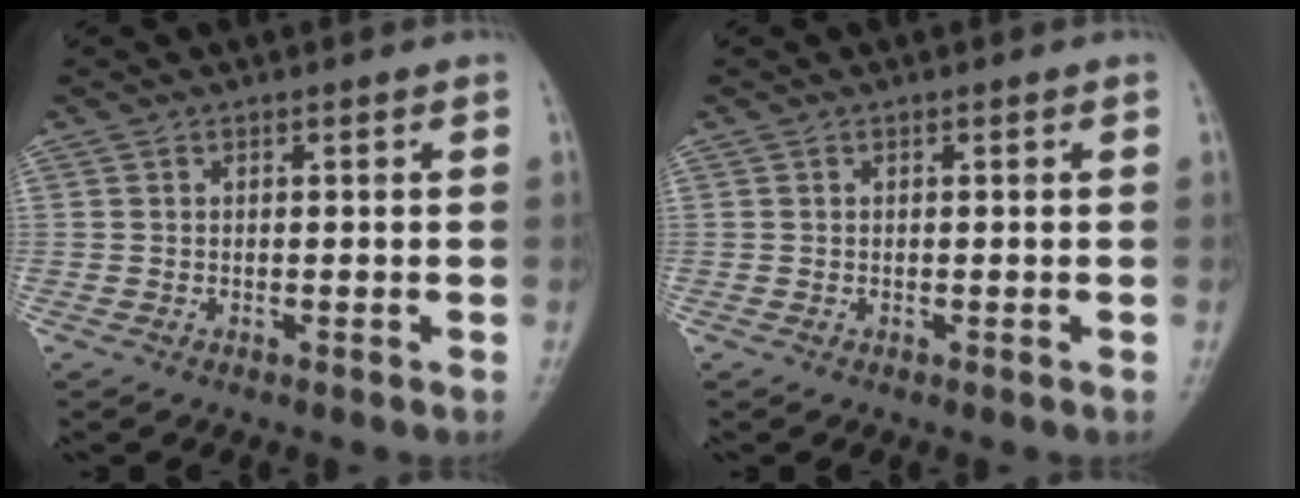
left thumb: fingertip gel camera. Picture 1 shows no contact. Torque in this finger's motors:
{"motor_torque": [0.08, 0.09, 0.00, 0.00, 0.02]}